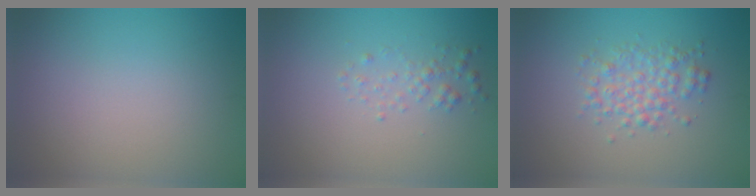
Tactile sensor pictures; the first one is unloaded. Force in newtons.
{"total": 1.3, "press": 1.3, "slide": 0.0}
{"total": 2.7, "press": 2.7, "slide": 0.0}